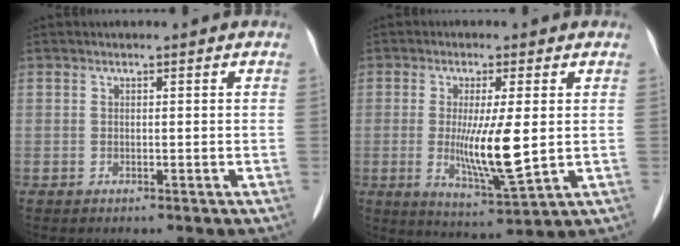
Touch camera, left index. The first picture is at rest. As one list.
[{"total": 8.9, "force": [0.0, 1.1, 8.9], "torque": [-0.166, -0.024, 0.002]}]